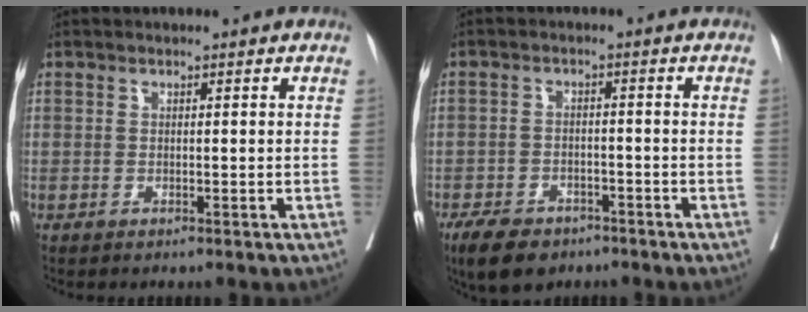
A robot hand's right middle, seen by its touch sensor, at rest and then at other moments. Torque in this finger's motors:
{"motor_torque": [0.66, -0.69, 0.08, 0.06]}